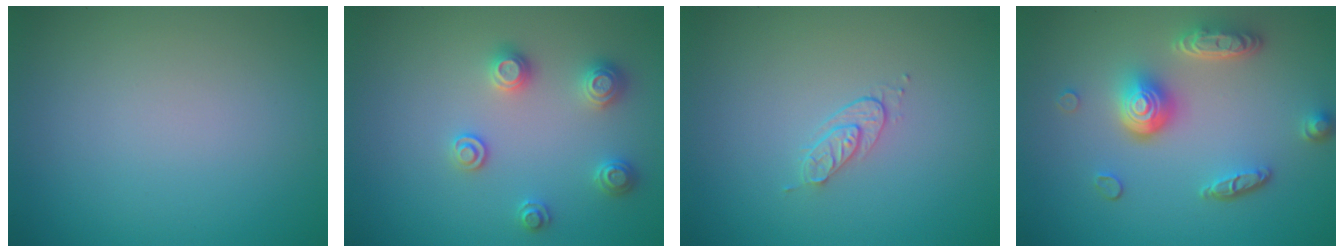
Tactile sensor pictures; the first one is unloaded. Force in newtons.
{"total": 2.6, "press": 2.6, "slide": 0.1}
{"total": 1.5, "press": 0.8, "slide": 1.3}
{"total": 5.2, "press": 3.8, "slide": 3.6}